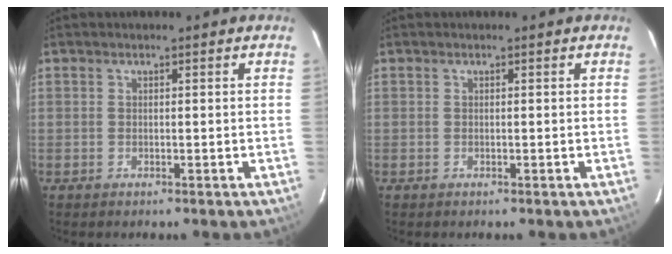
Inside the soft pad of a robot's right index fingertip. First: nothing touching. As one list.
[{"total": 0.0}]